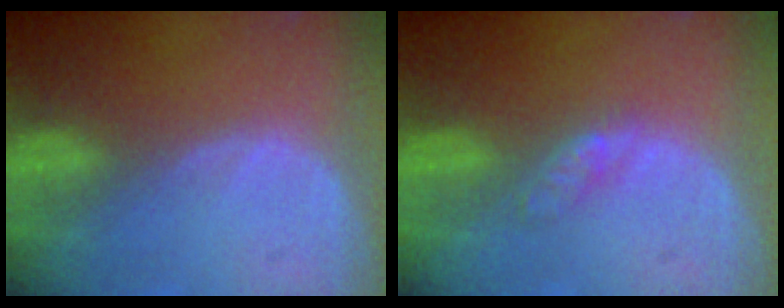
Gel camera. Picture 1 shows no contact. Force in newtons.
{"total": 2.4, "press": 2.4, "slide": 0.2}